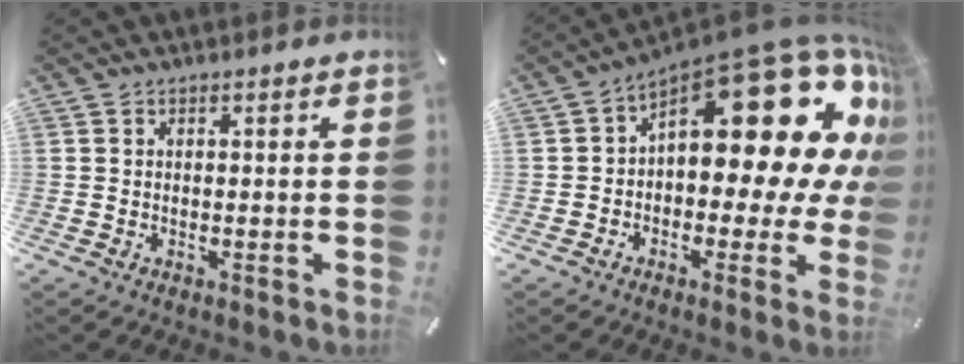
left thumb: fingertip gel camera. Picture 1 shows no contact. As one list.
[{"total": 23.9, "force": [10.1, 10.7, 18.8], "torque": [-0.244, -0.088, 0.171]}]